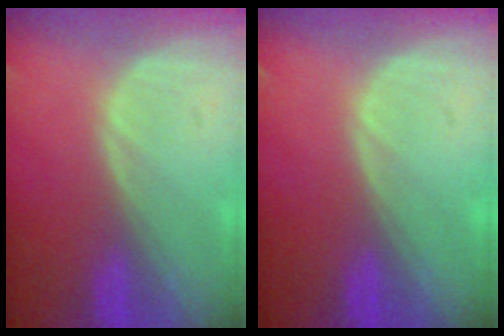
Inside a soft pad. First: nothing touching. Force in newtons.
{"total": 0.0}